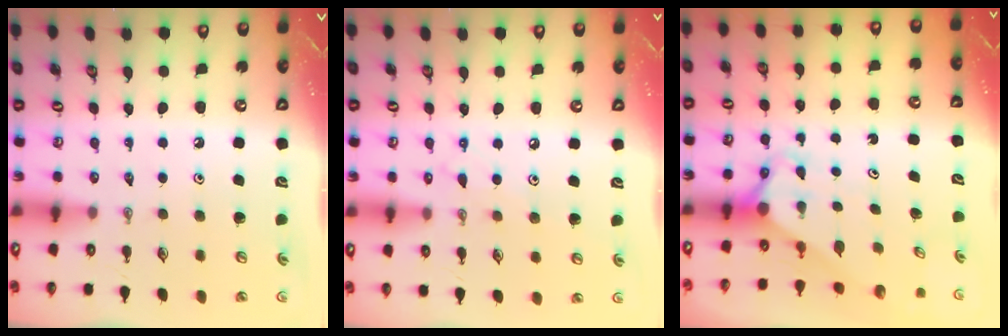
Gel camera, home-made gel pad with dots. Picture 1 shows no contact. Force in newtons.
{"total": 7.0, "press": 7.0, "slide": 0.4}
{"total": 2.7, "press": 2.7, "slide": 0.0}